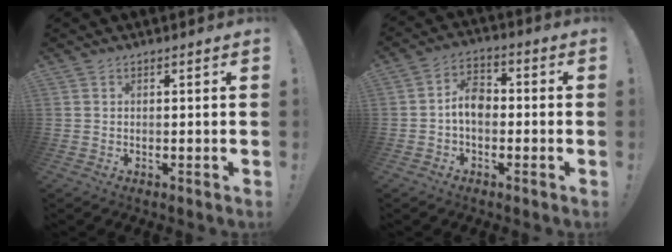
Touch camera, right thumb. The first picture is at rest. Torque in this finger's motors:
{"motor_torque": [1.09, 0.86, 0.26, -0.24, 0.01]}